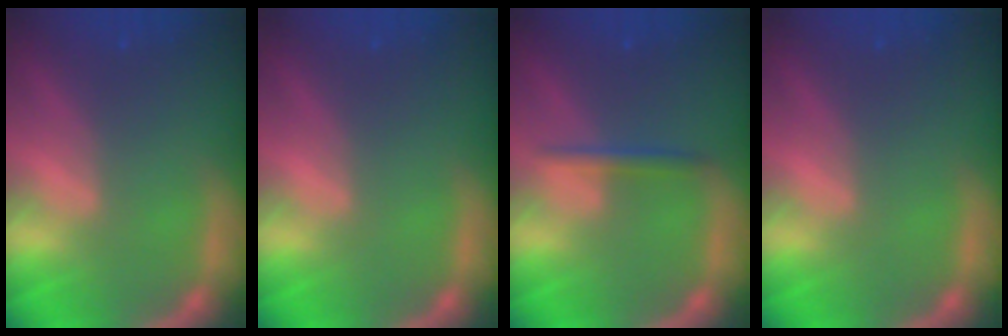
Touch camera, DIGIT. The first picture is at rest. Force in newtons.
{"total": 0.0}
{"total": 1.9}
{"total": 0.0}